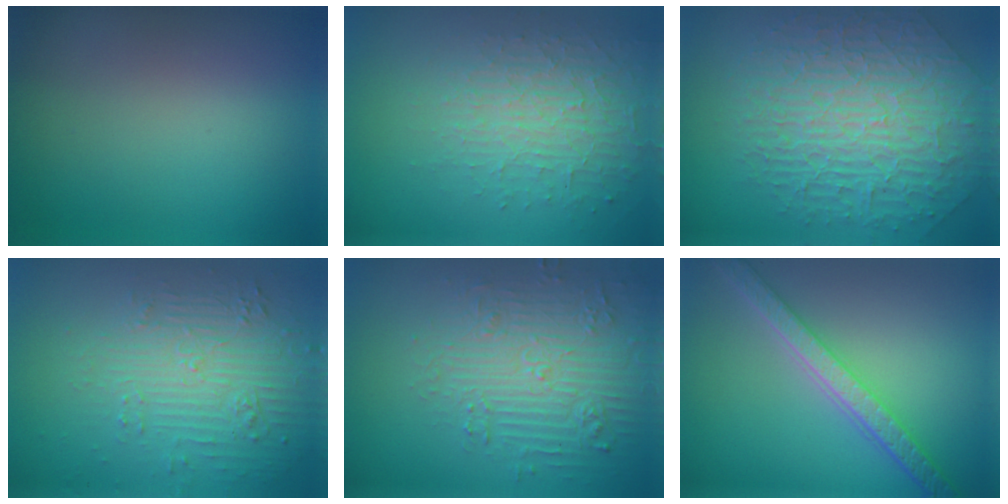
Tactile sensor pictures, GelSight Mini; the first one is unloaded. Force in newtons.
{"total": 3.7, "press": 3.2, "slide": 1.7}
{"total": 8.8, "press": 6.6, "slide": 5.8}
{"total": 5.9, "press": 3.6, "slide": 4.7}
{"total": 4.8, "press": 4.7, "slide": 1.1}
{"total": 5.0, "press": 4.2, "slide": 2.6}